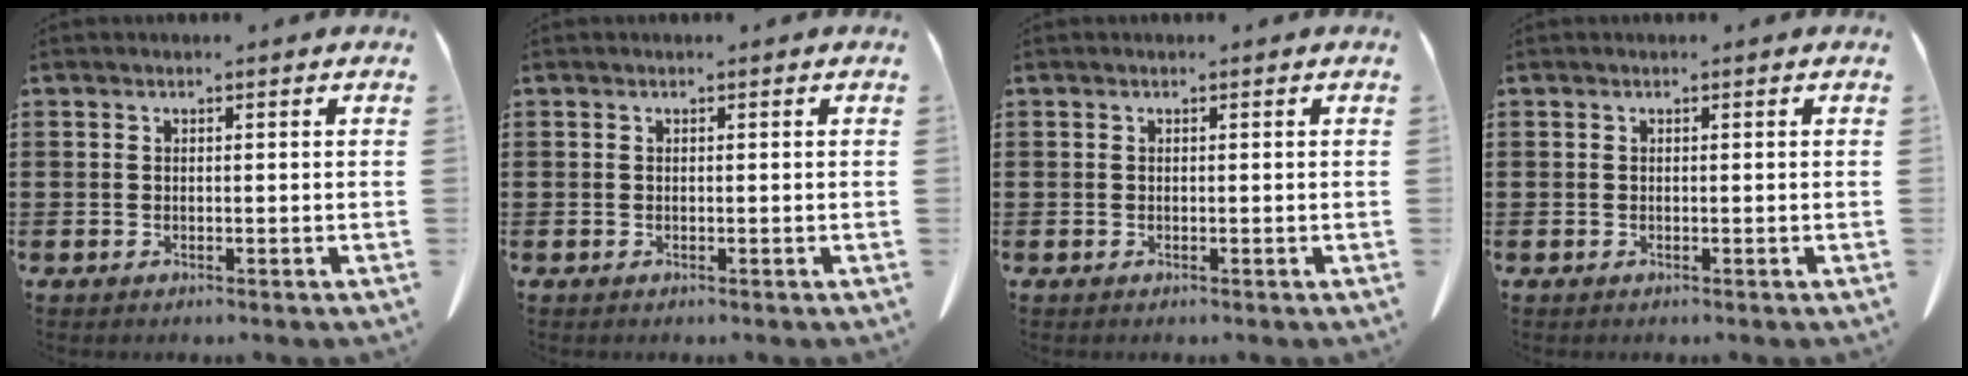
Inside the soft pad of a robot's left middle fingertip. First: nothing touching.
{"total": 0.0}
{"total": 0.0}
{"total": 0.0}